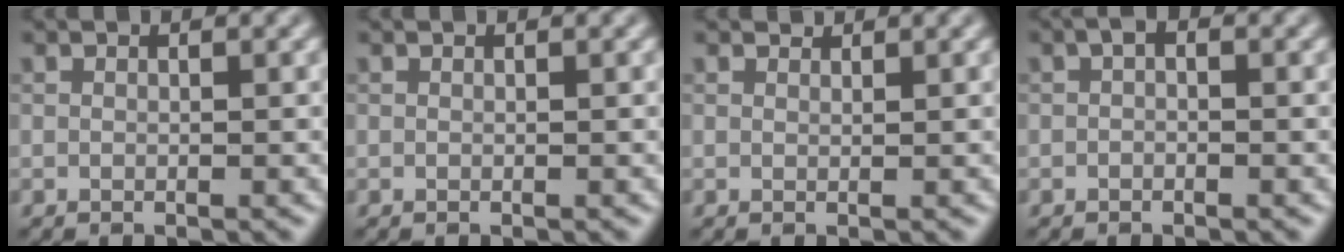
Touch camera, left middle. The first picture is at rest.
{"total": 0.0}
{"total": 0.9, "force": [0.9, 0.2, 0.1], "torque": [-0.005, -0.003, 0.011]}
{"total": 0.7, "force": [-0.2, 0.4, 0.6], "torque": [-0.011, 0.002, -0.005]}